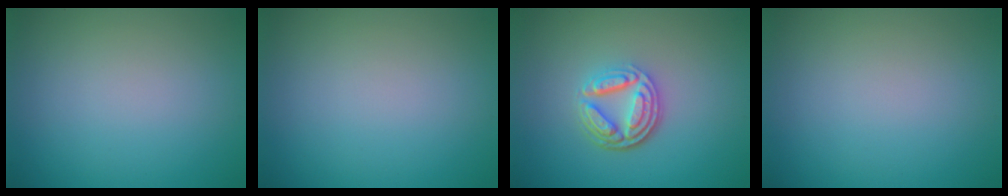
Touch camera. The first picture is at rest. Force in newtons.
{"total": 0.0}
{"total": 4.6, "press": 3.5, "slide": 3.1}
{"total": 0.0}